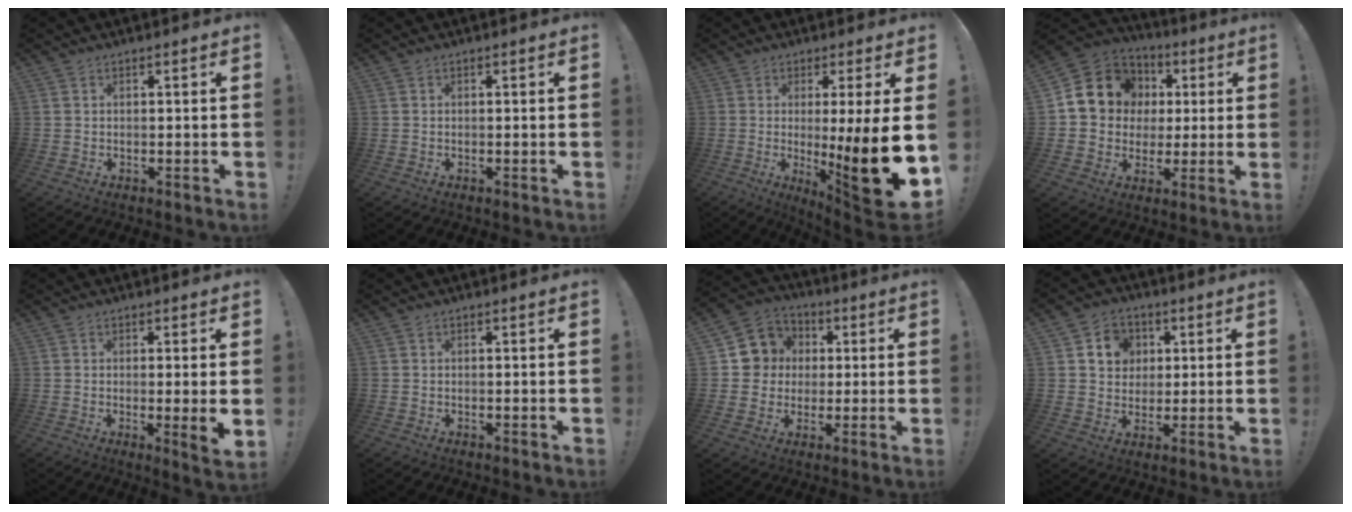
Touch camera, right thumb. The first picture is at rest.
{"total": 0.5, "force": [-0.2, -0.4, 0.3], "torque": [-0.001, -0.005, -0.003]}
{"total": 18.5, "force": [-2.0, 0.9, 18.4], "torque": [-0.268, -0.020, -0.028]}
{"total": 13.9, "force": [3.8, 12.4, 5.0], "torque": [-0.068, -0.009, 0.092]}
{"total": 5.0, "force": [0.0, -0.4, 4.9], "torque": [-0.067, -0.013, 0.002]}
{"total": 0.0}
{"total": 10.2, "force": [1.0, 9.8, 2.6], "torque": [-0.030, 0.005, 0.028]}
{"total": 8.8, "force": [2.7, 7.9, 2.6], "torque": [-0.039, -0.011, 0.056]}